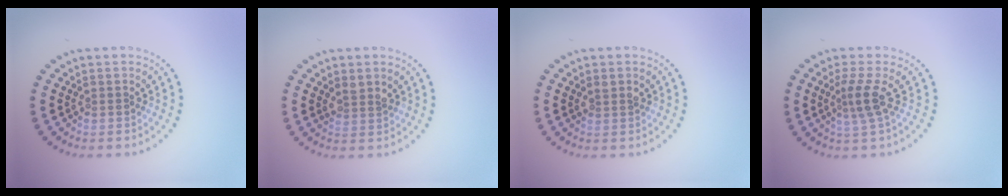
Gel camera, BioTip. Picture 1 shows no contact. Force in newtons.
{"total": 1.4, "press": 1.3, "slide": 0.7}
{"total": 1.1, "press": 1.0, "slide": 0.4}
{"total": 2.5, "press": 1.8, "slide": 1.8}